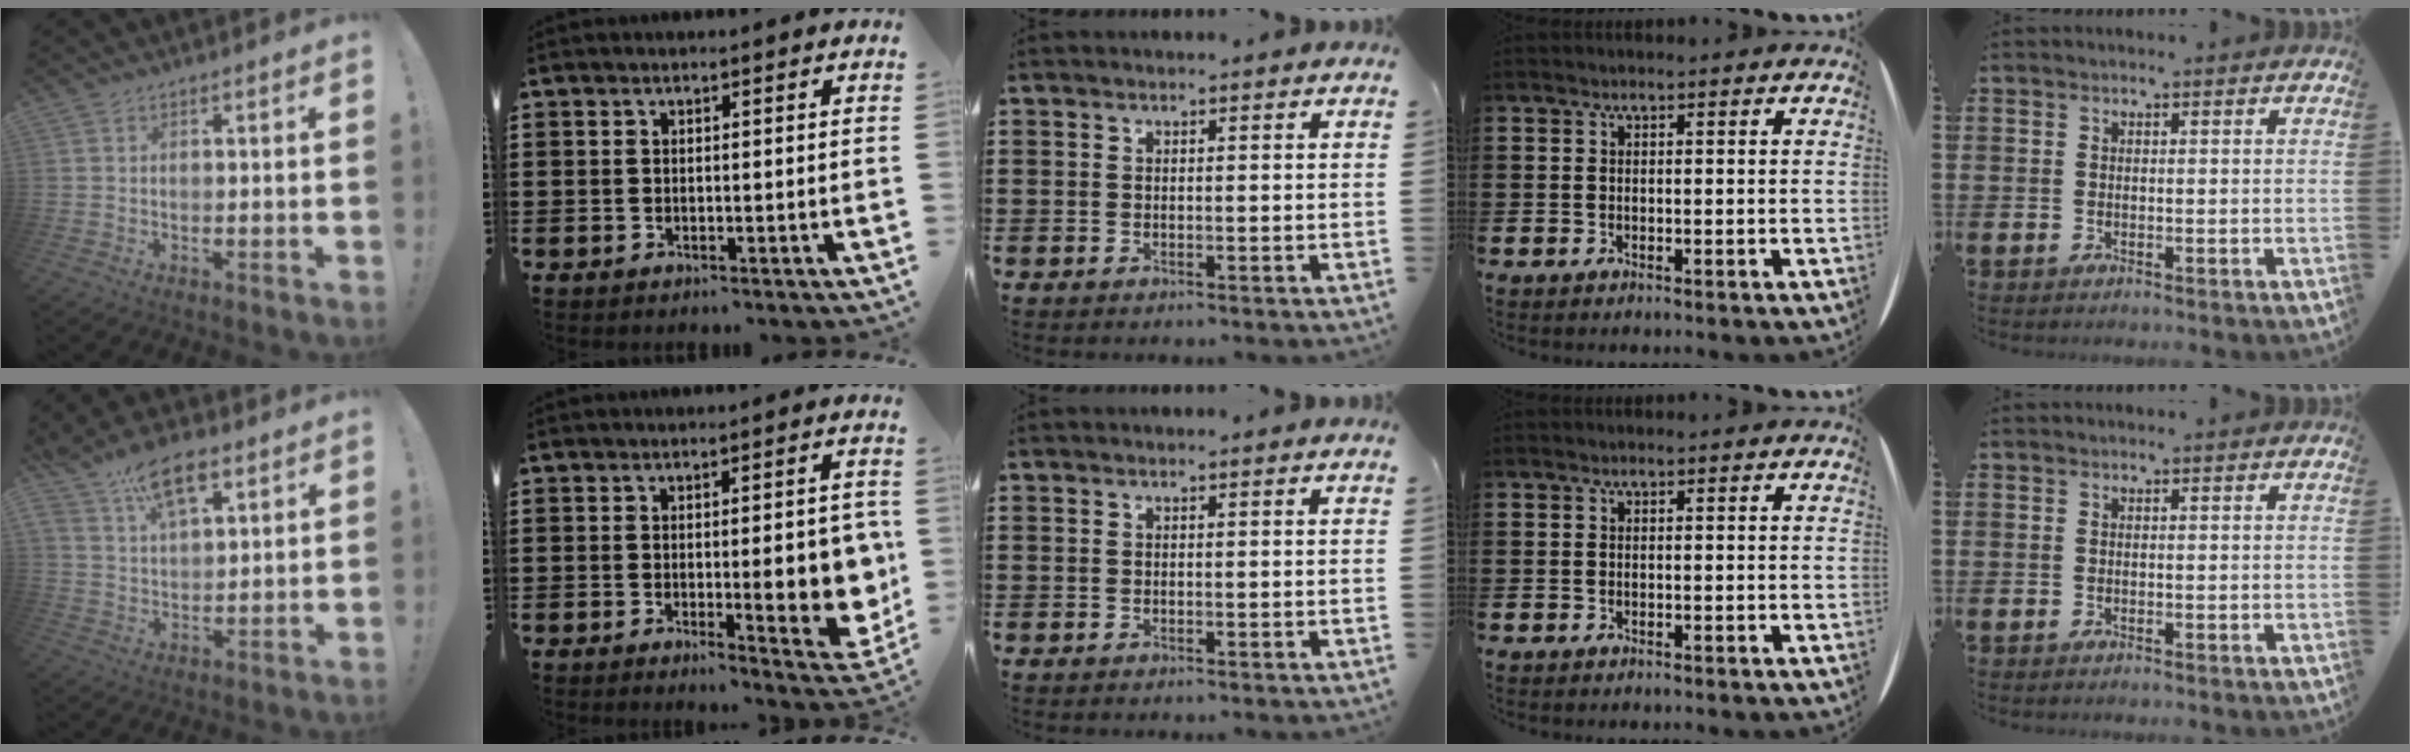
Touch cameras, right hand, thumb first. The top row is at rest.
{"thumb": {"total": 12.3, "force": [7.3, 6.3, 7.6], "torque": [-0.124, -0.025, 0.133]}, "index": {"total": 9.4, "force": [-0.6, 2.7, 9.0], "torque": [-0.106, -0.017, -0.006]}}